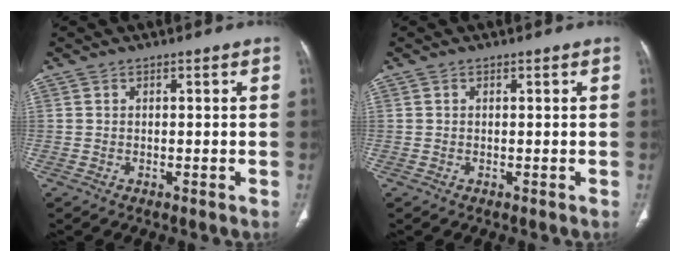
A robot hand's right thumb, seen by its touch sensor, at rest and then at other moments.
{"total": 0.0}